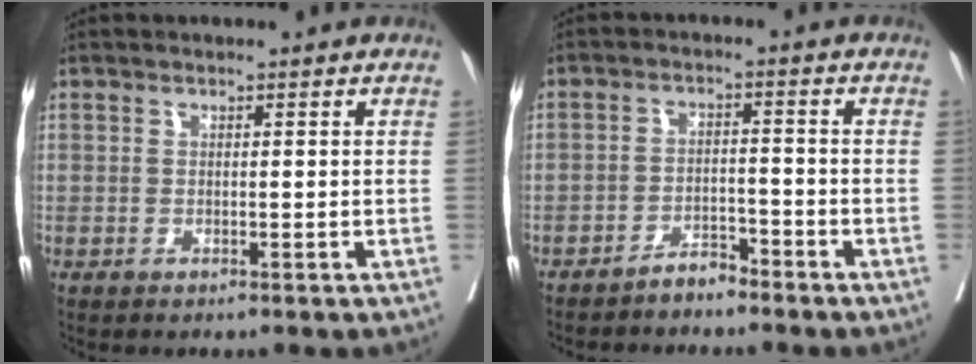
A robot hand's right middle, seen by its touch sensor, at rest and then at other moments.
{"total": 2.9, "force": [-2.8, 0.6, 0.7], "torque": [-0.011, -0.002, -0.049]}